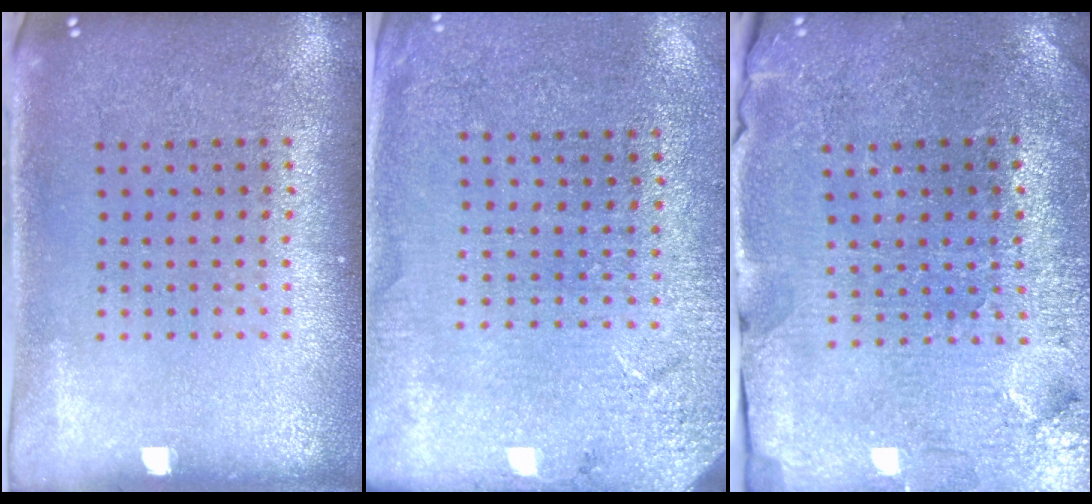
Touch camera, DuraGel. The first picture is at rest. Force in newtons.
{"total": 2.6, "press": 2.6, "slide": 0.4}
{"total": 3.8, "press": 3.7, "slide": 0.8}